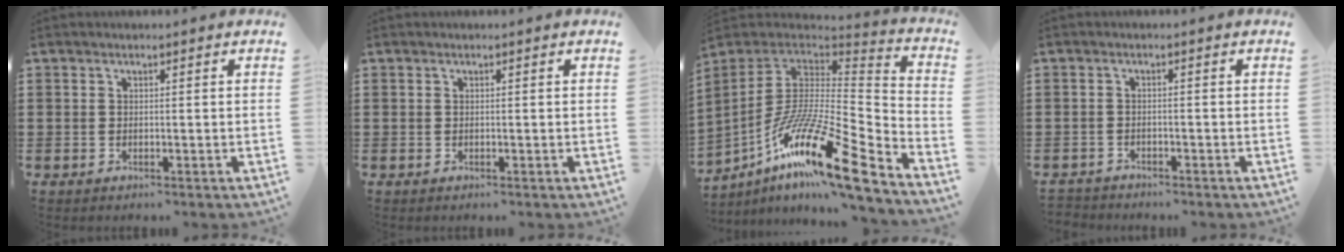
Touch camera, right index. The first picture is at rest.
{"total": 0.0}
{"total": 18.4, "force": [-10.6, 3.9, 14.6], "torque": [-0.285, 0.000, -0.200]}
{"total": 1.5, "force": [-1.5, 0.3, -0.2], "torque": [-0.002, 0.002, -0.035]}